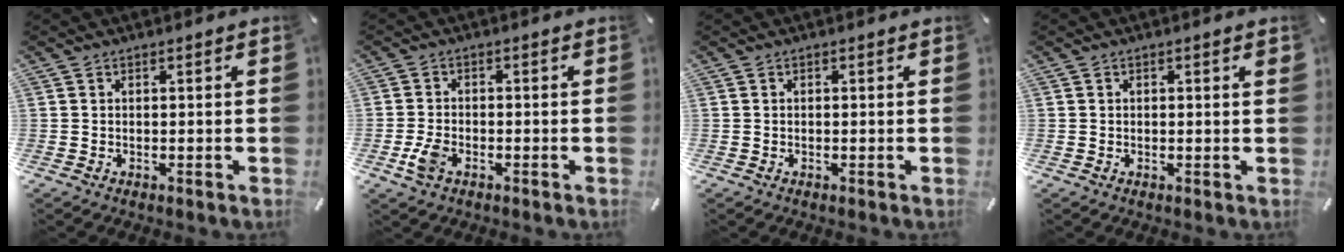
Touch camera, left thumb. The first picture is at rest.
{"total": 4.5, "force": [-1.9, 2.8, 2.9], "torque": [-0.073, 0.001, -0.039]}
{"total": 0.0}
{"total": 0.9, "force": [0.3, 0.2, 0.8], "torque": [-0.015, 0.002, 0.003]}